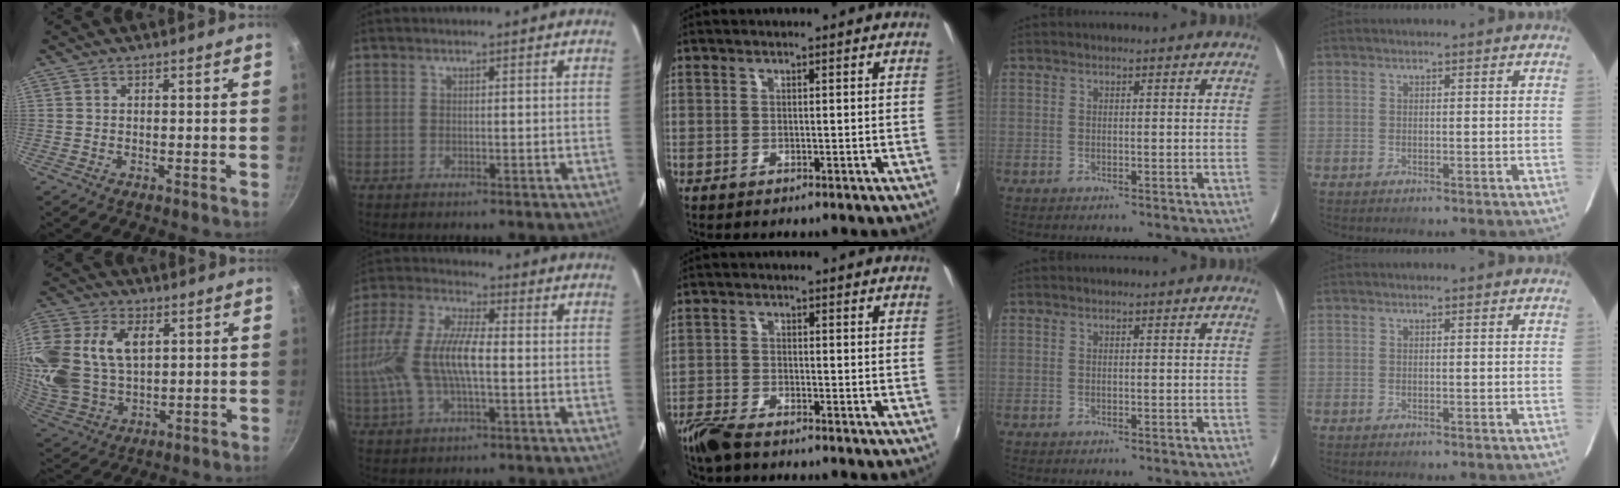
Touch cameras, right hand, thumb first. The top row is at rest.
{"thumb": {"total": 23.7, "force": [6.8, 16.0, 16.1], "torque": [-0.373, 0.011, 0.134]}, "index": {"total": 14.7, "force": [-1.6, 5.5, 13.5], "torque": [-0.286, 0.007, -0.031]}, "middle": {"total": 6.0, "force": [-5.1, 1.5, 2.7], "torque": [-0.075, -0.020, -0.103]}}